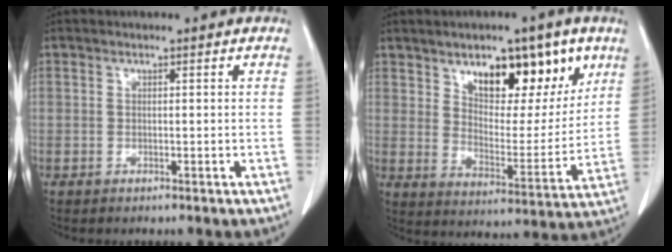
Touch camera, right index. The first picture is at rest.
{"total": 14.2, "force": [8.0, 5.8, 10.2], "torque": [-0.132, -0.002, 0.131]}